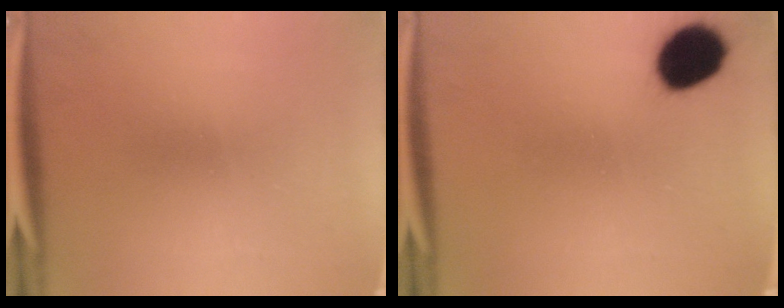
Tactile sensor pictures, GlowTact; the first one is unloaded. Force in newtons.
{"total": 11.1}